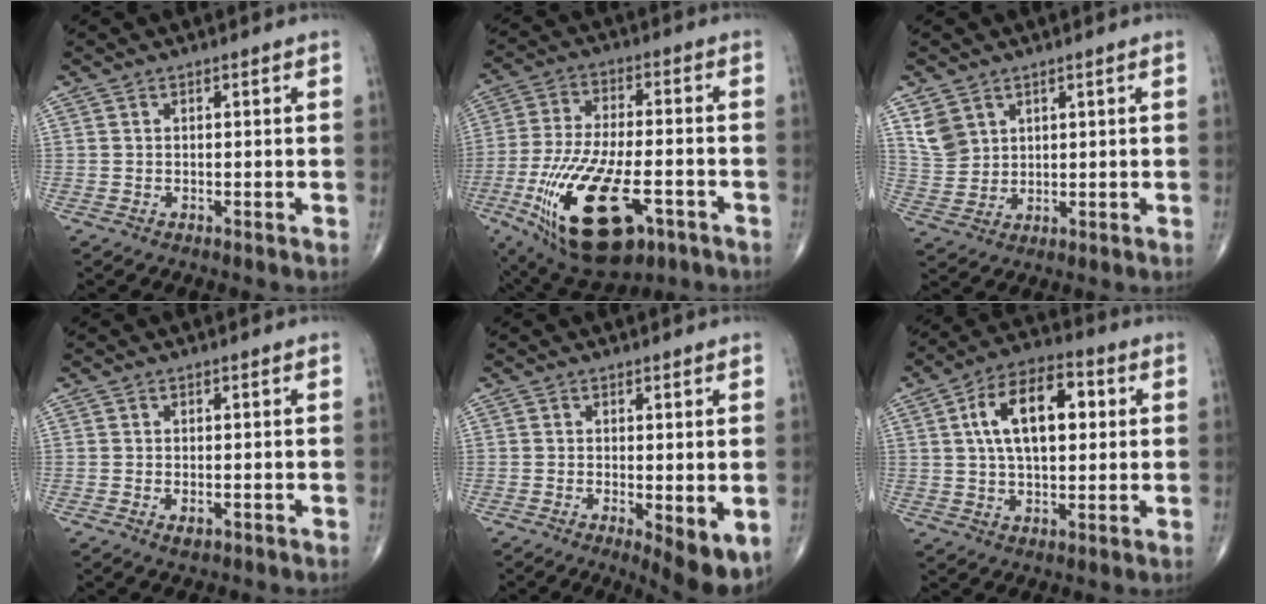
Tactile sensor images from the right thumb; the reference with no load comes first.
{"total": 22.8, "force": [-9.1, 10.0, 18.4], "torque": [-0.389, 0.001, -0.143]}
{"total": 5.5, "force": [2.9, 4.2, 2.1], "torque": [-0.031, -0.012, 0.067]}
{"total": 1.6, "force": [-0.8, 0.7, 1.2], "torque": [-0.019, -0.002, -0.012]}
{"total": 6.8, "force": [-1.9, 1.9, 6.3], "torque": [-0.089, -0.022, -0.027]}
{"total": 14.7, "force": [3.2, 7.9, 12.0], "torque": [-0.188, 0.015, 0.050]}